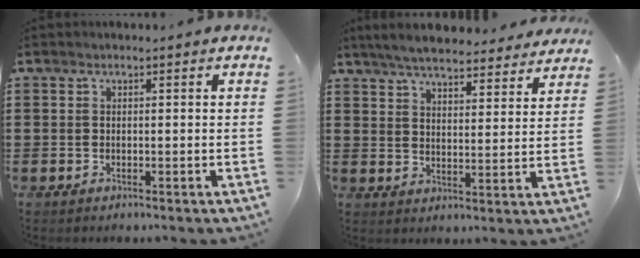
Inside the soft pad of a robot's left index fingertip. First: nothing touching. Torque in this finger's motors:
{"motor_torque": [2.14, 0.00, 0.65, 0.08]}